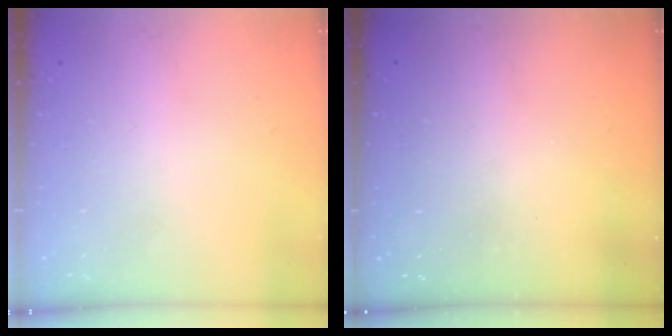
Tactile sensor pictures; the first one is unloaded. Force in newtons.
{"total": 3.2, "press": 3.2, "slide": 0.2}